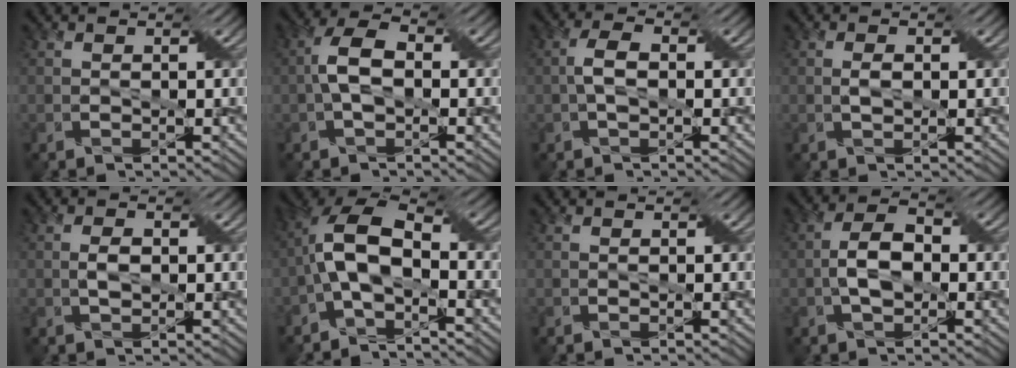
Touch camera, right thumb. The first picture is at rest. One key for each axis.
{"total": 4.8, "fx": -0.5, "fy": 2.6, "fz": 4.0, "tx": -0.087, "ty": 0.010, "tz": -0.015}
{"total": 2.9, "fx": -0.3, "fy": 1.5, "fz": 2.5, "tx": -0.056, "ty": 0.005, "tz": -0.007}
{"total": 1.5, "fx": 0.0, "fy": 0.8, "fz": 1.3, "tx": -0.027, "ty": 0.001, "tz": 0.002}
{"total": 2.1, "fx": 0.0, "fy": 1.2, "fz": 1.7, "tx": -0.035, "ty": 0.001, "tz": 0.001}
{"total": 8.2, "fx": -1.8, "fy": 4.1, "fz": 6.8, "tx": -0.140, "ty": 0.021, "tz": -0.045}
{"total": 0.0}
{"total": 5.2, "fx": -0.9, "fy": 2.9, "fz": 4.1, "tx": -0.084, "ty": 0.004, "tz": -0.018}